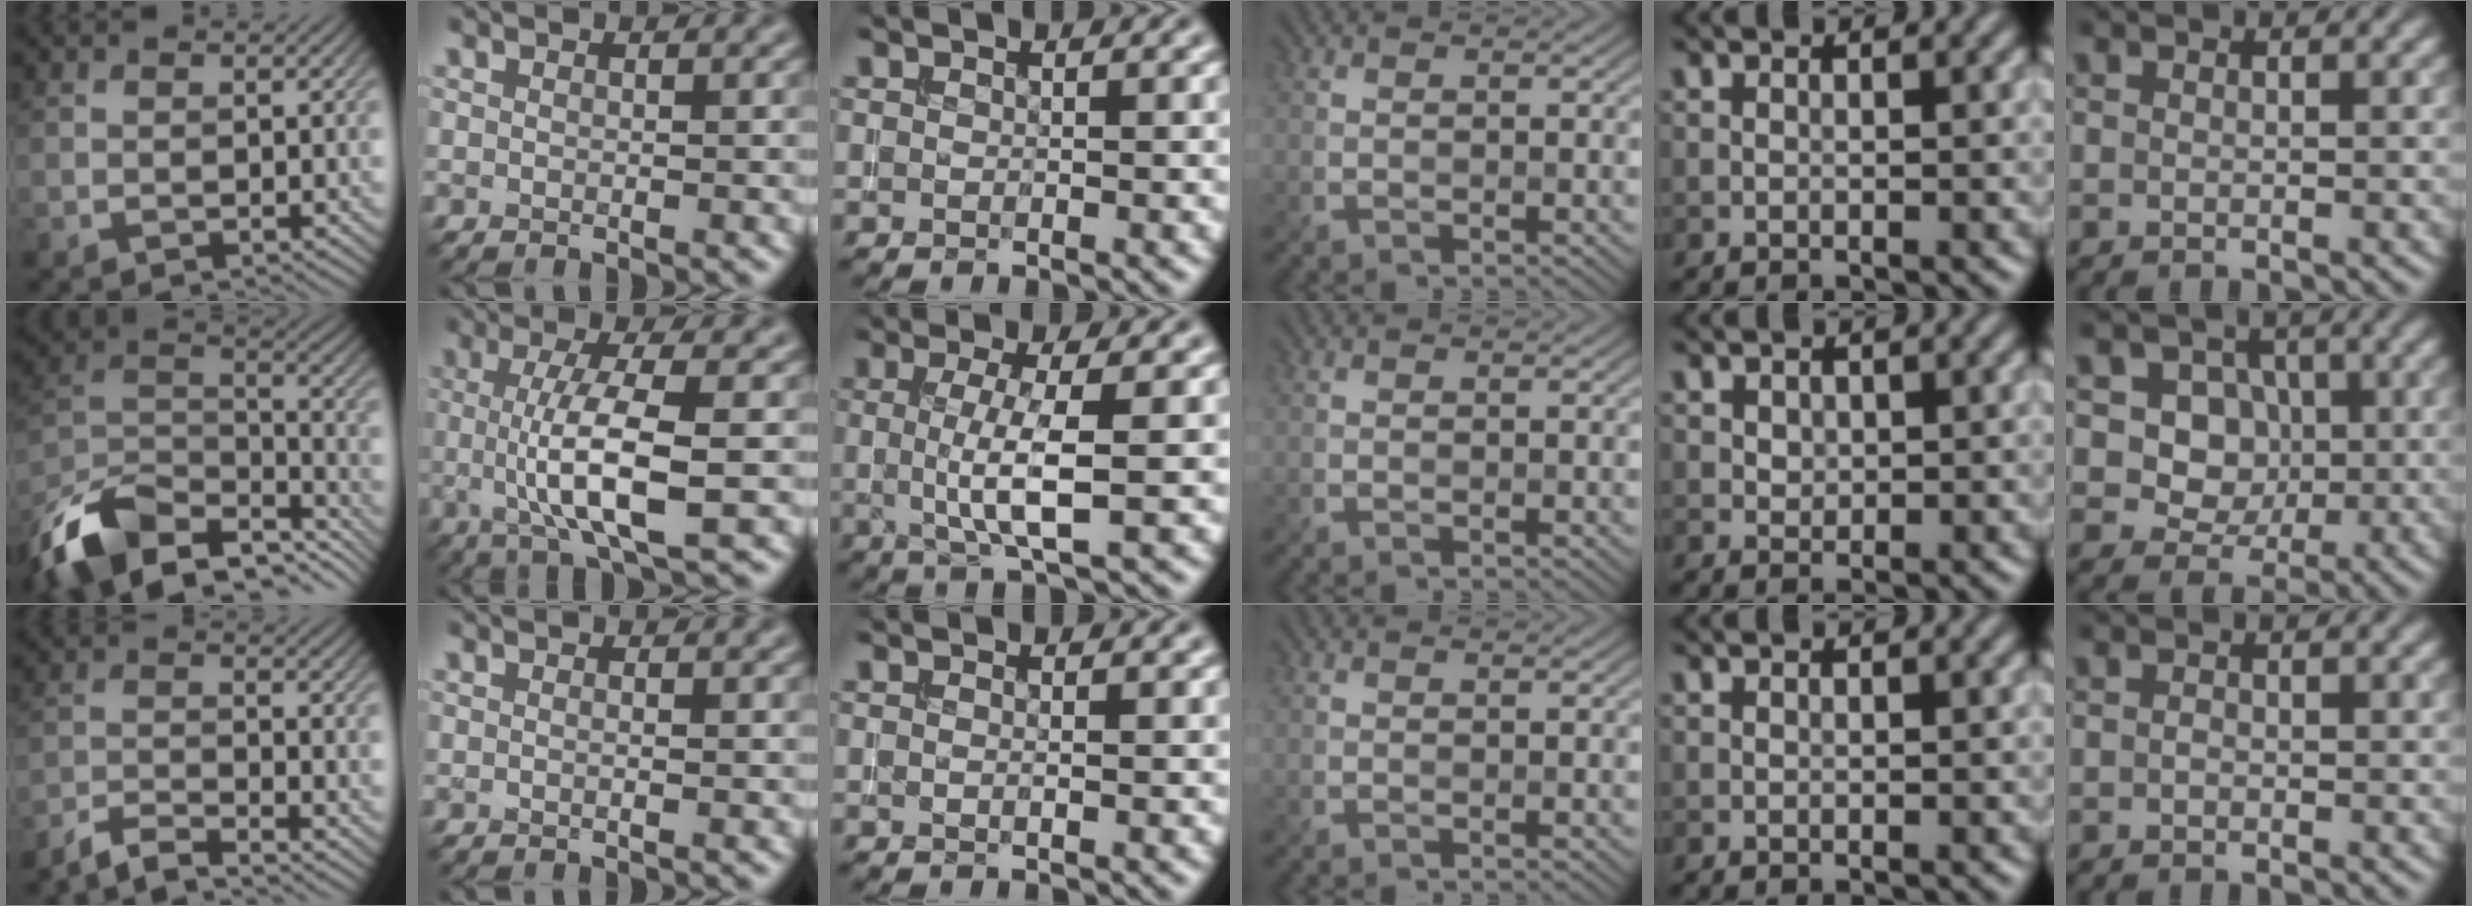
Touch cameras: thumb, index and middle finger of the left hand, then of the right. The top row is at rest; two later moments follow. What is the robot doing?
{"motion": "insert", "object": "drawer"}